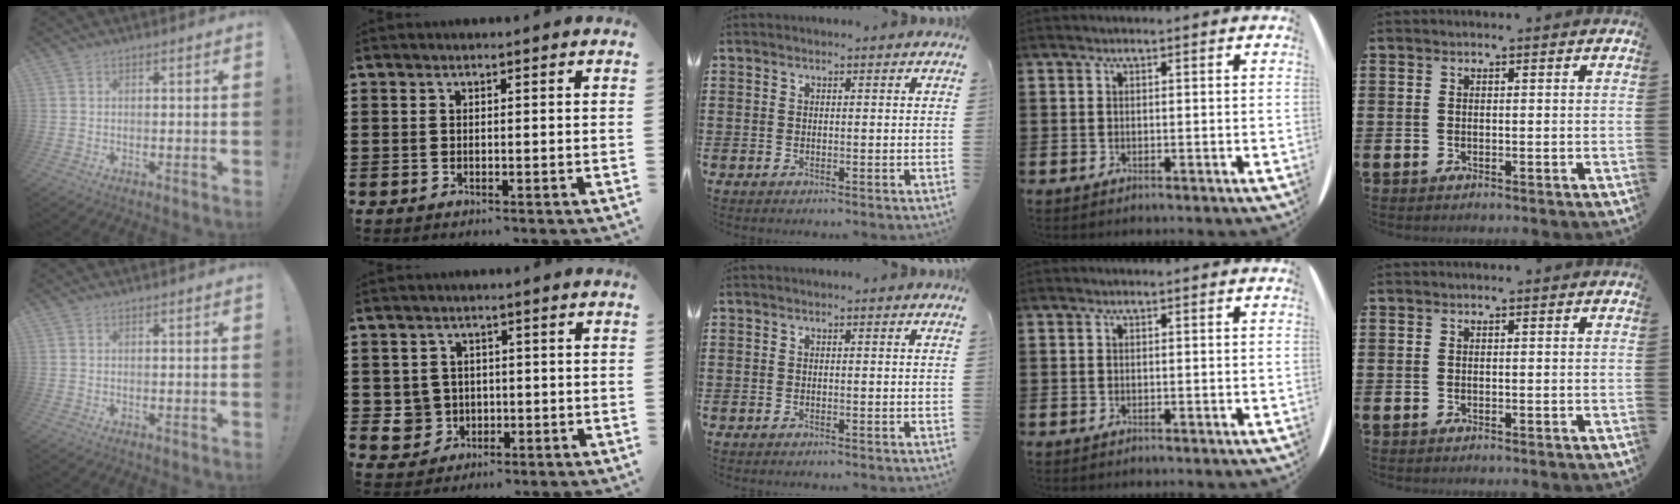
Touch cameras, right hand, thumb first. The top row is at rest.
{"index": {"total": 3.9, "force": [-0.4, 3.8, 0.6], "torque": [-0.035, 0.007, -0.012]}}